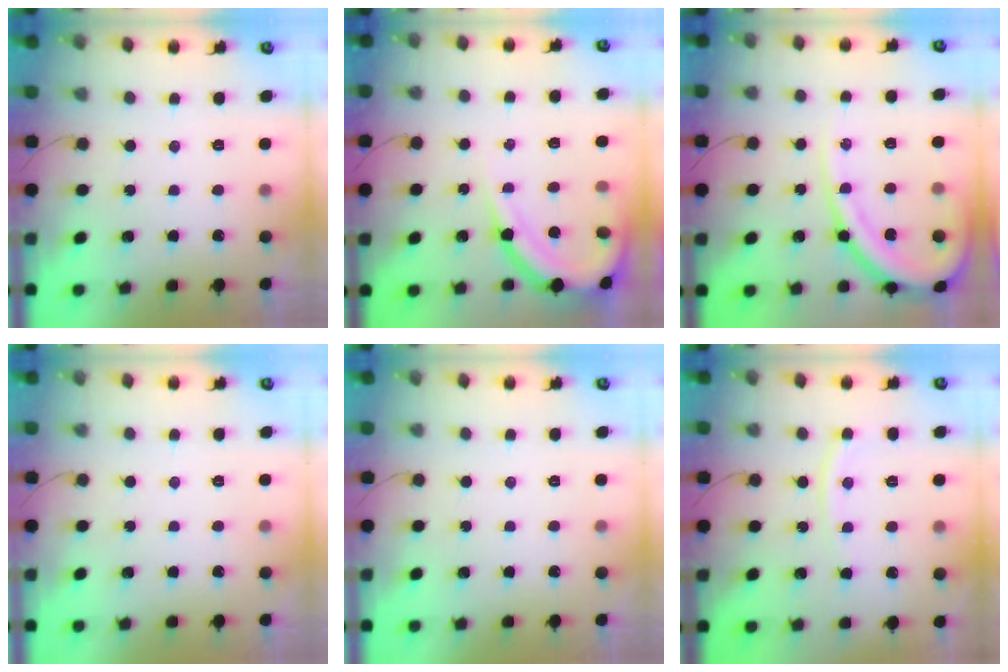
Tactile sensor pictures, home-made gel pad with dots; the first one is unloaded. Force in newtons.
{"total": 11.7, "press": 11.6, "slide": 1.4}
{"total": 15.0, "press": 14.8, "slide": 1.9}
{"total": 0.0}
{"total": 0.0}
{"total": 7.0, "press": 7.0, "slide": 0.9}